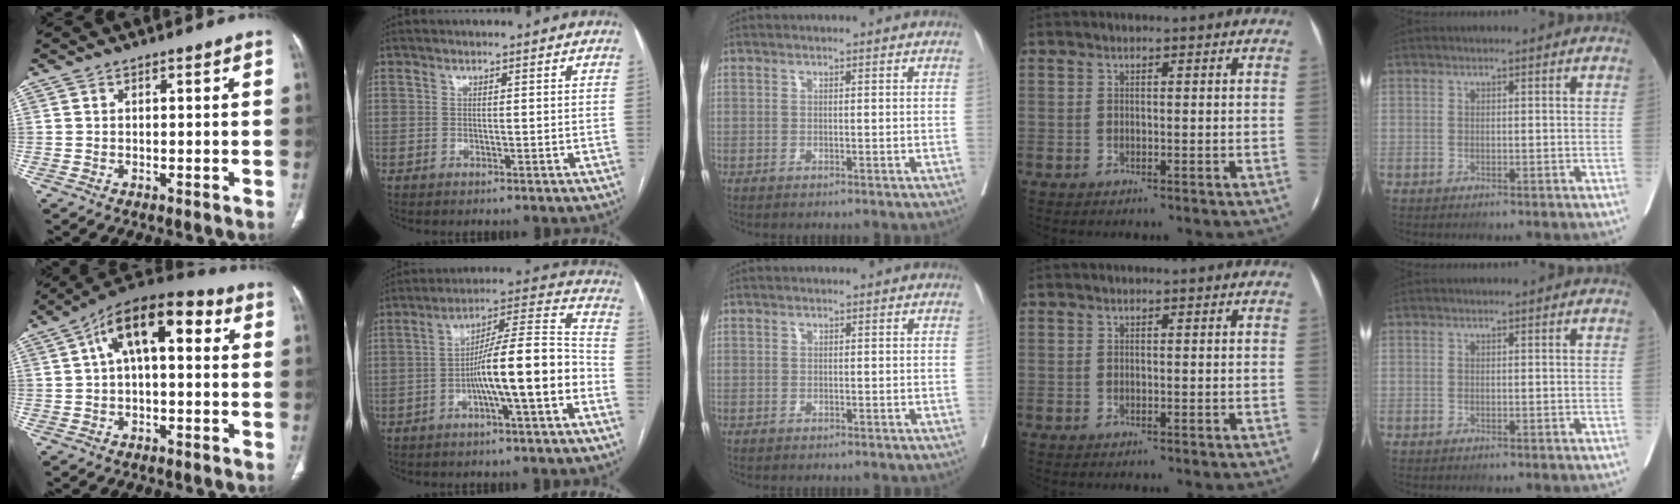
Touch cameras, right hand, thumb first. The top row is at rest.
{"thumb": {"total": 14.5, "force": [3.5, 6.9, 12.3], "torque": [-0.188, 0.037, 0.048]}, "index": {"total": 12.9, "force": [-4.2, 1.0, 12.2], "torque": [-0.195, 0.026, -0.065]}}